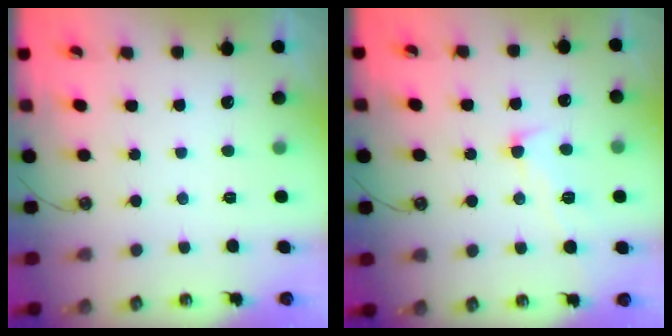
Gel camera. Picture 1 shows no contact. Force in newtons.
{"total": 2.6, "press": 2.4, "slide": 1.0}